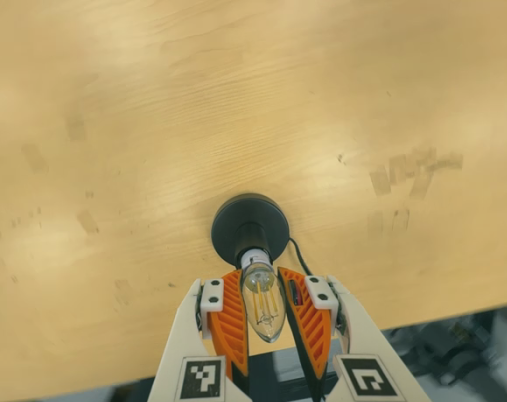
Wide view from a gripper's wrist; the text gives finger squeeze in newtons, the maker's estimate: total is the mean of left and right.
{"total": 14.1, "left": 14.1, "right": 14.1}